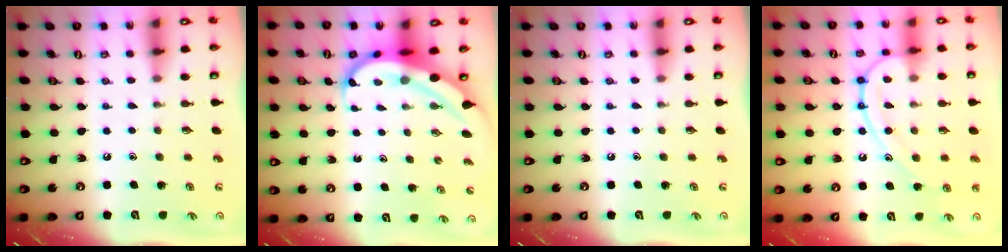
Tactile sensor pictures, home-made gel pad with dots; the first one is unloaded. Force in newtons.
{"total": 6.9, "press": 6.7, "slide": 1.6}
{"total": 0.0}
{"total": 13.4, "press": 13.4, "slide": 1.3}